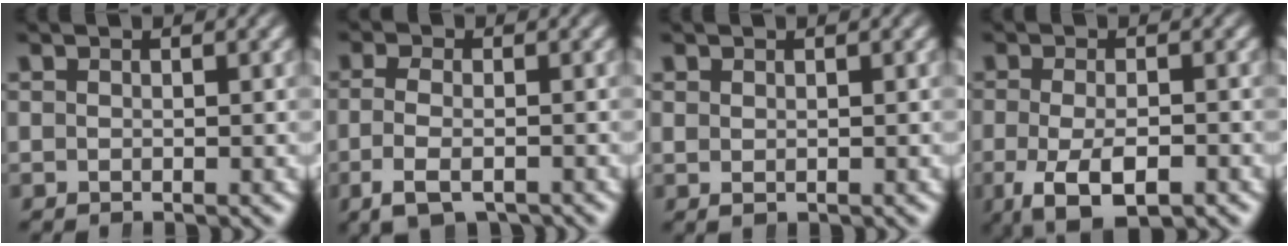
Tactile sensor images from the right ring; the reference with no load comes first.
{"total": 3.4, "force": [-1.9, 1.5, 2.4], "torque": [-0.051, -0.015, -0.021]}
{"total": 0.6, "force": [0.4, -0.2, 0.5], "torque": [-0.003, -0.005, 0.015]}
{"total": 7.0, "force": [-3.5, 3.2, 5.2], "torque": [-0.096, -0.033, -0.034]}